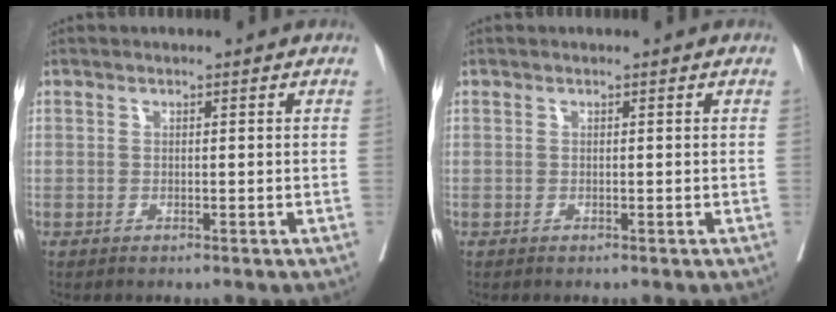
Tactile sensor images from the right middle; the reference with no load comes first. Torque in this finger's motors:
{"motor_torque": [-0.26, -0.04, 0.02, 0.00]}